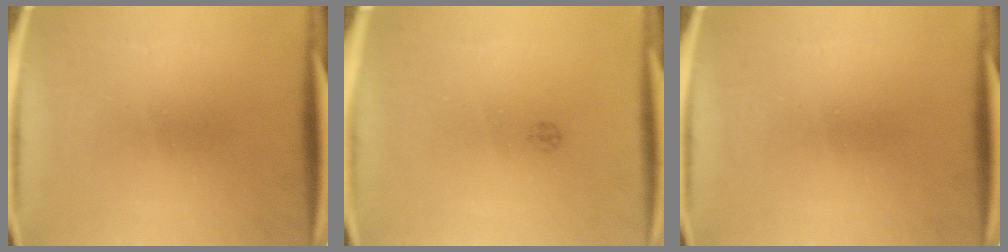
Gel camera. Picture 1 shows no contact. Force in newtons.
{"total": 1.0}
{"total": 0.0}